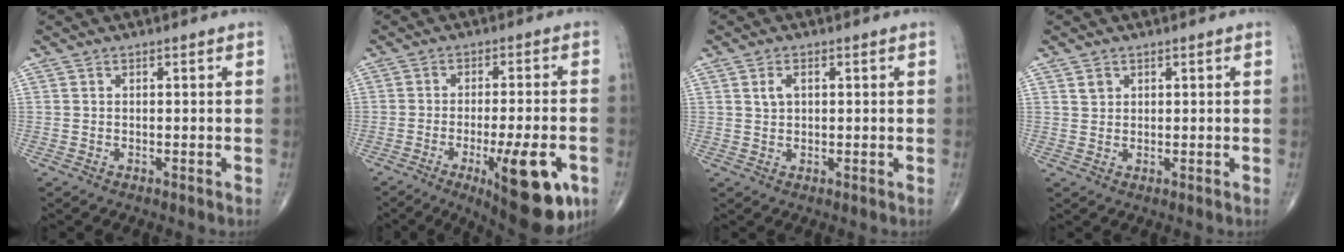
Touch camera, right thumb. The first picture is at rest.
{"total": 16.6, "force": [-6.5, 4.6, 14.6], "torque": [-0.171, 0.005, -0.082]}
{"total": 2.4, "force": [0.8, 1.5, 1.7], "torque": [-0.030, 0.003, 0.016]}
{"total": 1.8, "force": [0.9, 1.4, 0.6], "torque": [0.002, -0.006, 0.015]}